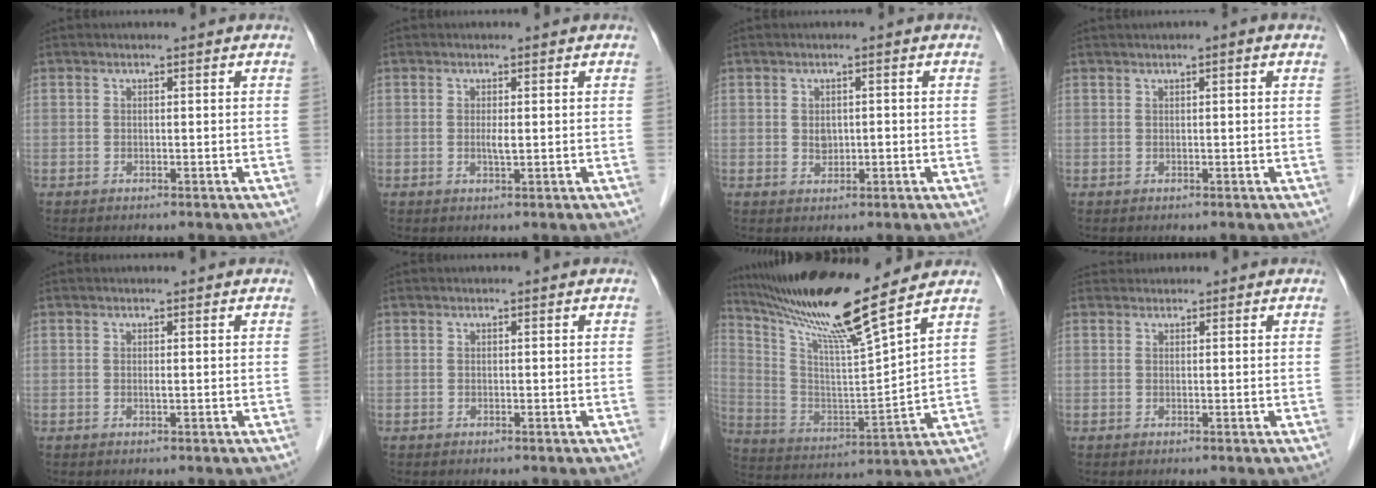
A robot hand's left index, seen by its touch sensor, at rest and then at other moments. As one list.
[{"total": 1.2, "force": [0.2, 0.1, 1.2], "torque": [-0.021, 0.000, 0.007]}, {"total": 1.6, "force": [0.1, 1.2, 1.0], "torque": [-0.012, 0.003, 0.007]}, {"total": 1.5, "force": [0.9, 0.0, 1.3], "torque": [-0.020, 0.011, 0.014]}, {"total": 0.5, "force": [0.3, 0.0, 0.4], "torque": [-0.005, 0.001, 0.005]}, {"total": 0.0}, {"total": 16.6, "force": [13.4, -1.5, 9.6], "torque": [-0.176, -0.006, 0.245]}, {"total": 1.2, "force": [1.0, 0.4, -0.4], "torque": [0.006, 0.014, 0.021]}]